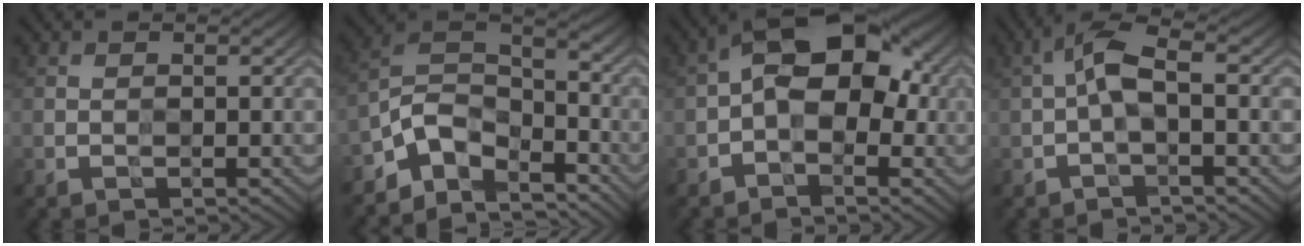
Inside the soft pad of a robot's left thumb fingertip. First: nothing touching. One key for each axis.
{"total": 9.4, "fx": -6.7, "fy": 4.9, "fz": 4.5, "tx": -0.078, "ty": 0.002, "tz": -0.146}
{"total": 8.9, "fx": -0.1, "fy": 5.2, "fz": 7.2, "tx": -0.107, "ty": 0.023, "tz": -0.019}
{"total": 4.3, "fx": -0.2, "fy": 1.3, "fz": 4.1, "tx": -0.089, "ty": 0.017, "tz": -0.016}